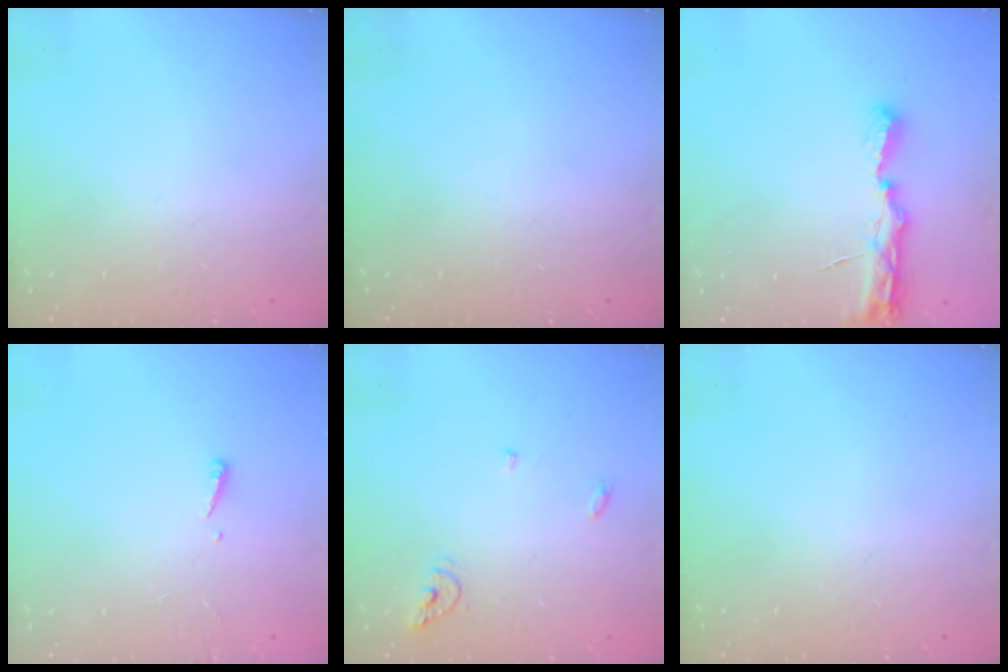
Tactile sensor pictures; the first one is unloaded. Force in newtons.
{"total": 0.0}
{"total": 7.6, "press": 7.6, "slide": 0.9}
{"total": 2.4, "press": 2.4, "slide": 0.2}
{"total": 5.8, "press": 5.8, "slide": 0.4}
{"total": 0.0}